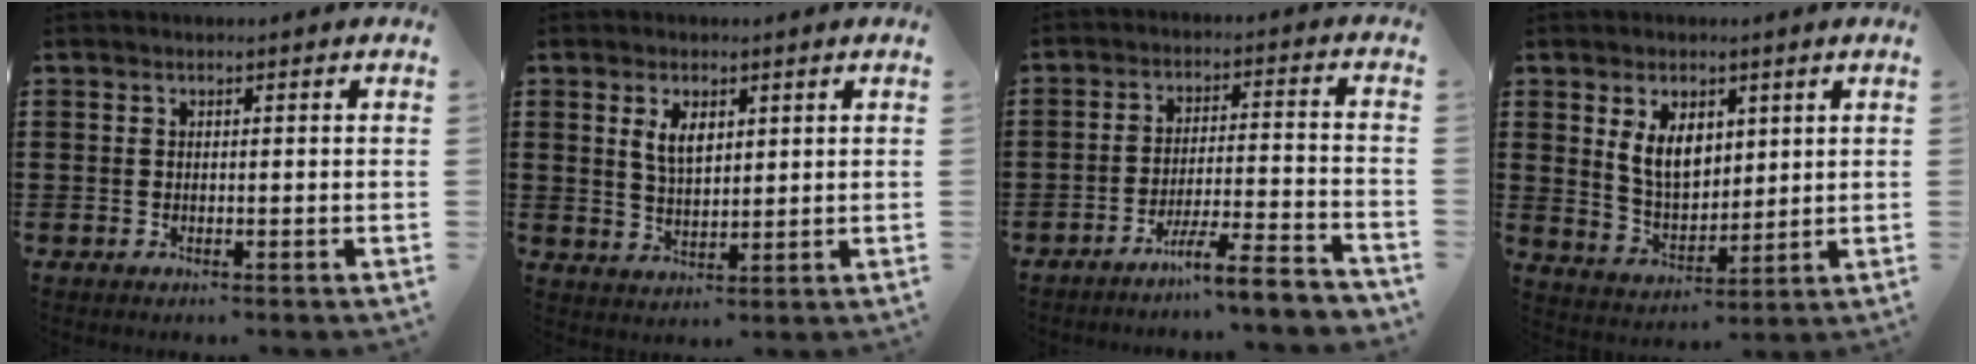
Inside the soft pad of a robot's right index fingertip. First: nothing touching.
{"total": 4.3, "force": [1.8, 2.1, 3.3], "torque": [-0.072, 0.006, 0.032]}
{"total": 7.0, "force": [-6.0, 0.0, 3.6], "torque": [-0.063, -0.005, -0.114]}
{"total": 7.0, "force": [2.7, 4.2, 4.9], "torque": [-0.109, 0.005, 0.046]}